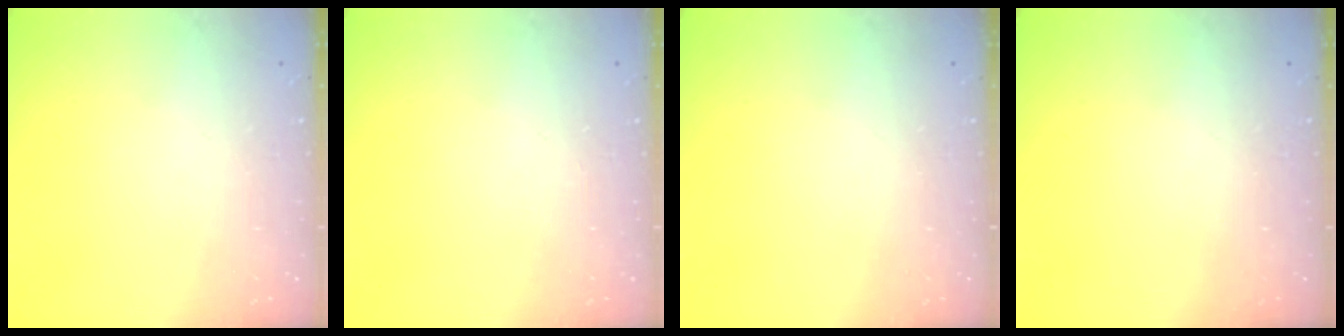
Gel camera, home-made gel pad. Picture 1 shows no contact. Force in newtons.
{"total": 0.0}
{"total": 0.0}
{"total": 0.0}